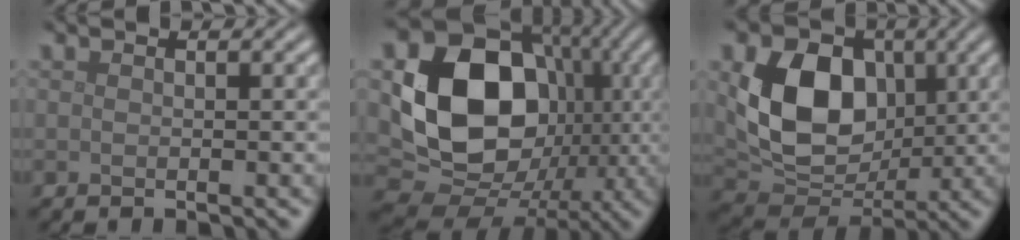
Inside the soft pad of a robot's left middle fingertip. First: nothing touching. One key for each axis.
{"total": 14.7, "fx": 0.4, "fy": 11.7, "fz": 8.9, "tx": -0.142, "ty": -0.013, "tz": 0.004}
{"total": 9.7, "fx": 1.4, "fy": 7.1, "fz": 6.4, "tx": -0.126, "ty": -0.009, "tz": 0.030}